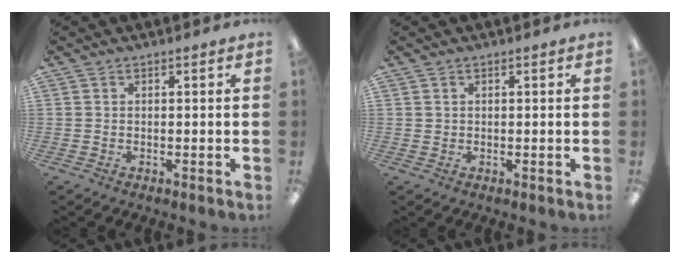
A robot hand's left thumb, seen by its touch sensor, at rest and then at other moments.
{"total": 0.7, "force": [0.4, 0.6, 0.1], "torque": [-0.005, 0.003, 0.007]}